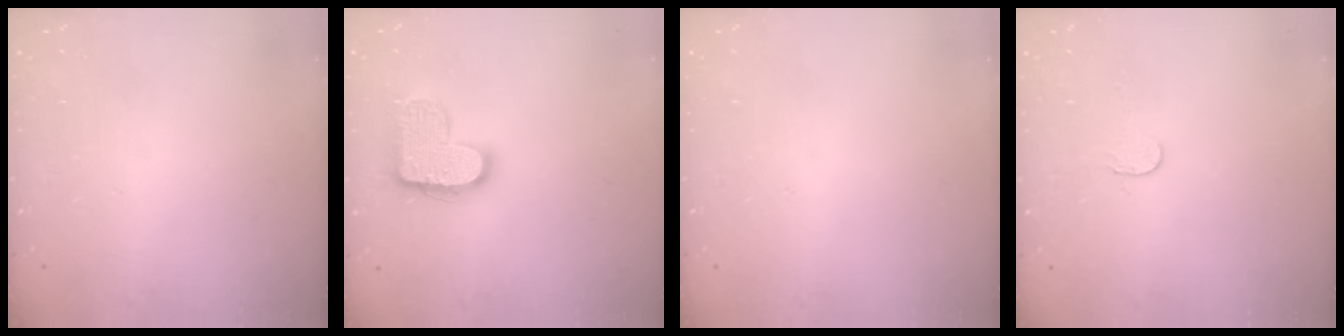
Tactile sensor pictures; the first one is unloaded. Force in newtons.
{"total": 14.6, "press": 14.6, "slide": 0.8}
{"total": 0.0}
{"total": 2.3, "press": 2.3, "slide": 0.2}